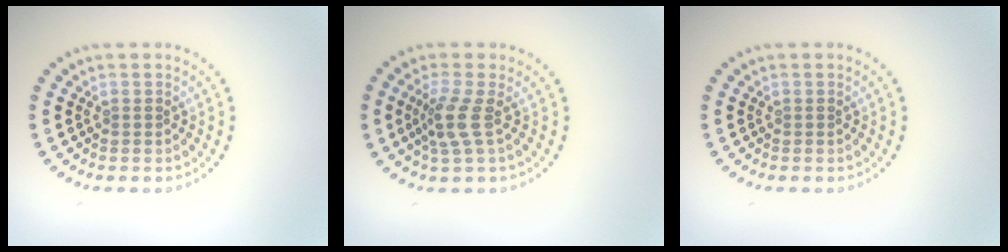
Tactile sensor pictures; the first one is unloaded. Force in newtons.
{"total": 2.6, "press": 2.0, "slide": 1.7}
{"total": 0.0}